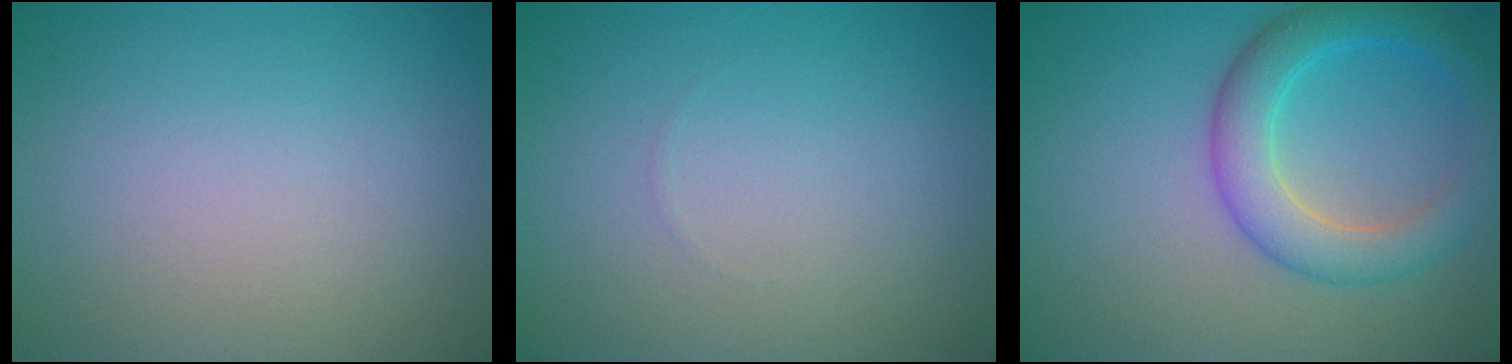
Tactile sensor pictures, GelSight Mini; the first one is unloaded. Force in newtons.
{"total": 0.0}
{"total": 5.1, "press": 5.1, "slide": 0.3}